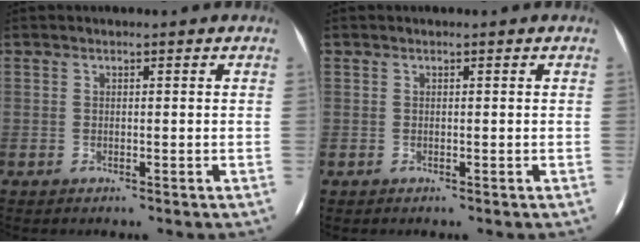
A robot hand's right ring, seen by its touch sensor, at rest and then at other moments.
{"total": 0.0}